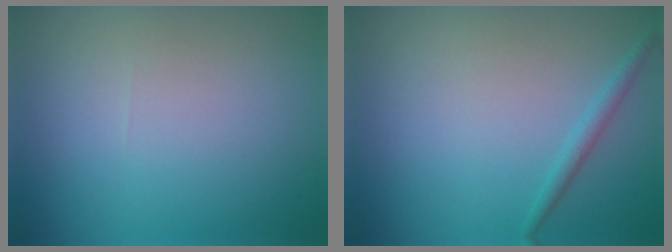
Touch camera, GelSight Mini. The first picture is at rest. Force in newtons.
{"total": 1.3, "press": 1.3, "slide": 0.0}